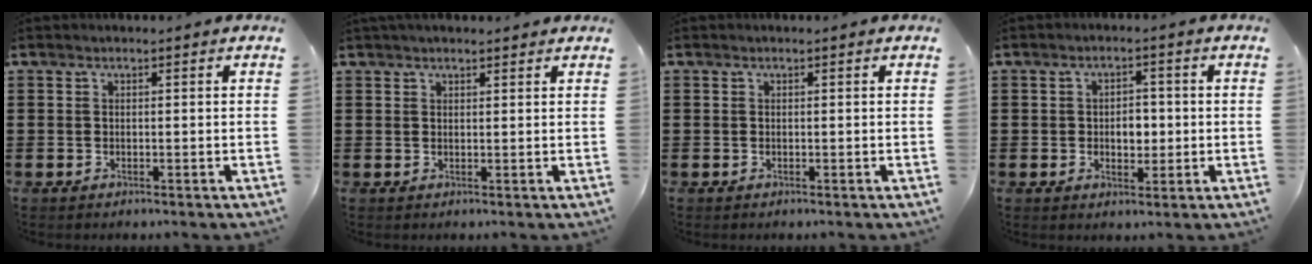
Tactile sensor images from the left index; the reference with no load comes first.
{"total": 1.4, "force": [1.3, 0.3, 0.4], "torque": [-0.009, 0.002, 0.025]}
{"total": 0.0}
{"total": 3.5, "force": [-0.3, 2.2, 2.7], "torque": [-0.041, 0.000, -0.013]}